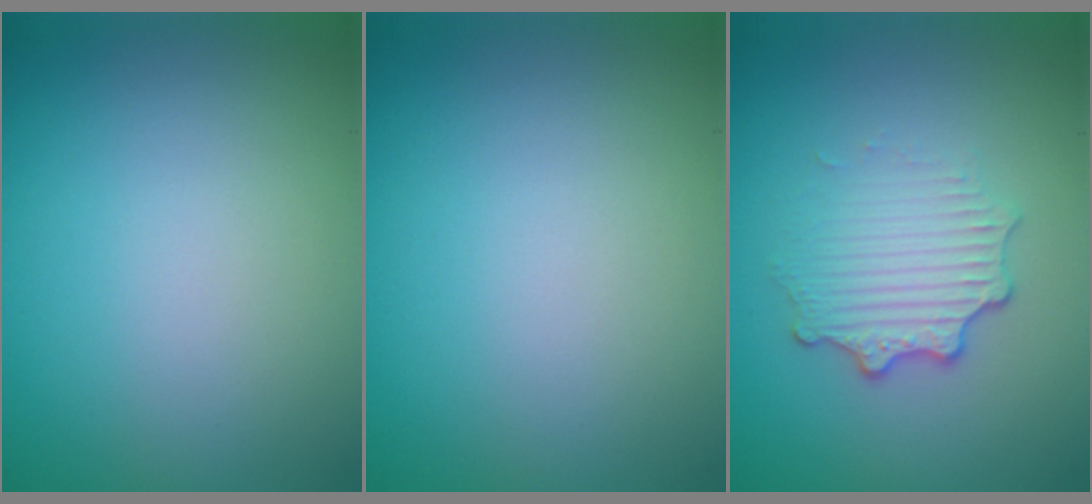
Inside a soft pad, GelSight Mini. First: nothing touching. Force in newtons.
{"total": 0.0}
{"total": 3.3, "press": 2.5, "slide": 2.2}